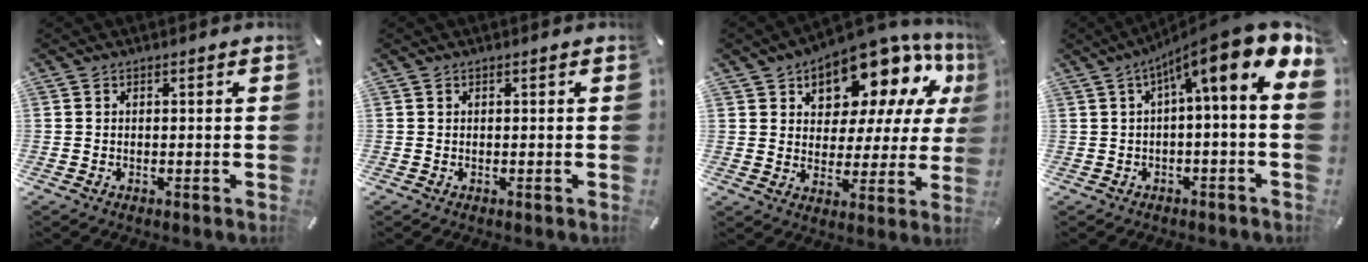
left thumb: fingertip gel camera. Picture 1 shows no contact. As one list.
[{"total": 0.0}, {"total": 14.7, "force": [10.3, 8.0, 6.7], "torque": [-0.107, -0.079, 0.178]}, {"total": 12.5, "force": [5.0, 1.8, 11.3], "torque": [-0.175, -0.047, 0.076]}]